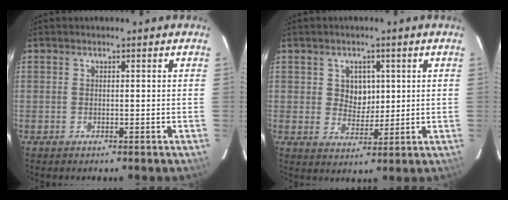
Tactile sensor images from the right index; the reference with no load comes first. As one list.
[{"total": 4.9, "force": [1.2, 4.2, 2.1], "torque": [-0.032, 0.008, 0.026]}]